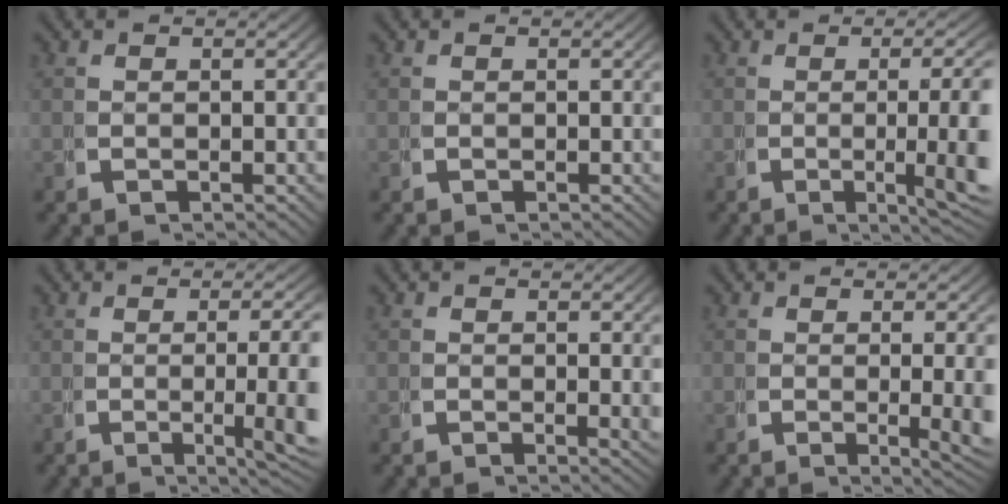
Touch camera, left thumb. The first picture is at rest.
{"total": 0.7, "force": [0.1, -0.6, -0.4], "torque": [0.018, 0.002, 0.000]}
{"total": 7.2, "force": [-1.2, 2.0, 6.8], "torque": [-0.087, 0.001, -0.025]}
{"total": 6.5, "force": [-1.1, 1.7, 6.2], "torque": [-0.077, 0.003, -0.023]}
{"total": 1.1, "force": [0.3, 0.0, 1.0], "torque": [-0.008, 0.000, 0.000]}
{"total": 4.4, "force": [-0.3, 0.9, 4.3], "torque": [-0.052, -0.007, -0.006]}